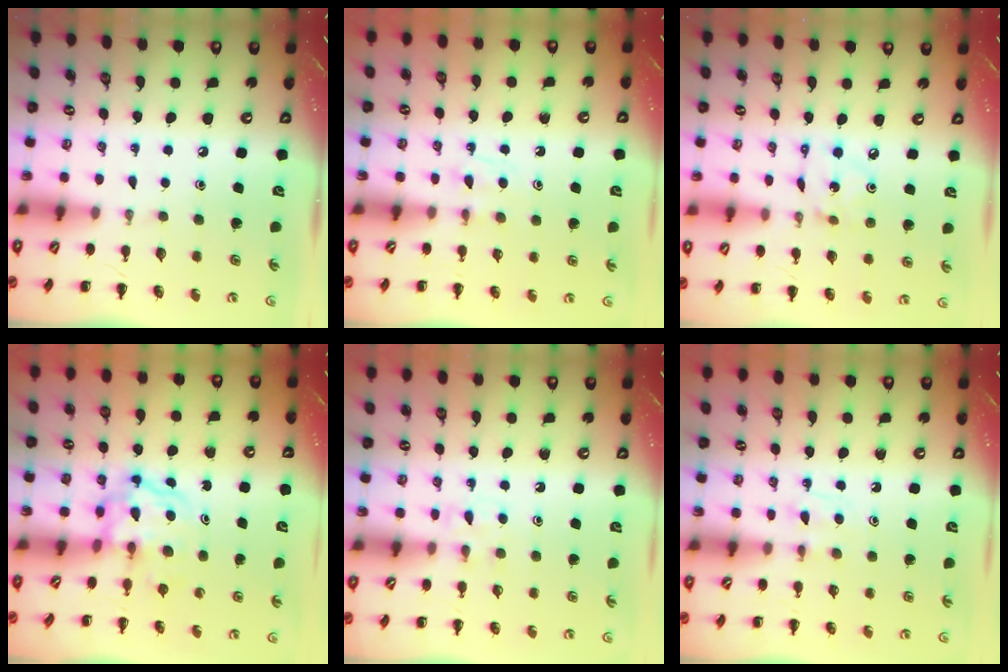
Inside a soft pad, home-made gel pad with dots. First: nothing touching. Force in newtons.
{"total": 3.8, "press": 3.4, "slide": 1.7}
{"total": 2.3, "press": 2.2, "slide": 0.3}
{"total": 3.9, "press": 3.9, "slide": 0.5}
{"total": 3.8, "press": 3.5, "slide": 1.4}
{"total": 3.8, "press": 3.4, "slide": 1.7}